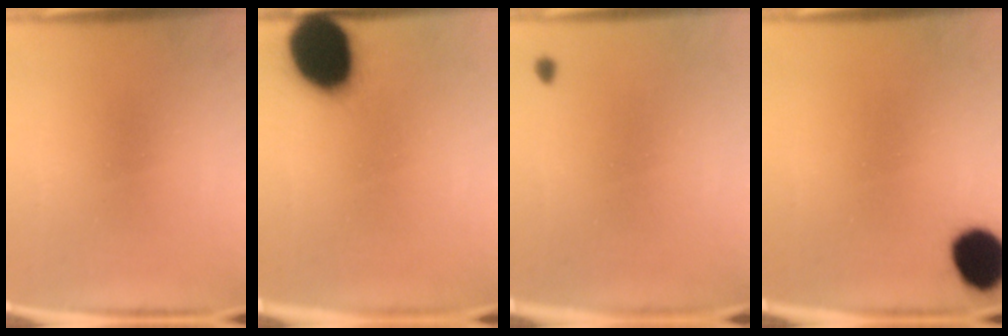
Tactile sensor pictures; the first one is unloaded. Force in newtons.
{"total": 20.5}
{"total": 0.8}
{"total": 11.2}